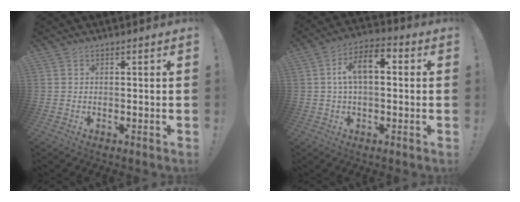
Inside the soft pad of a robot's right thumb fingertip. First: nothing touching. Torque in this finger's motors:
{"motor_torque": [1.79, 1.97, 1.16, 0.22, 0.07]}